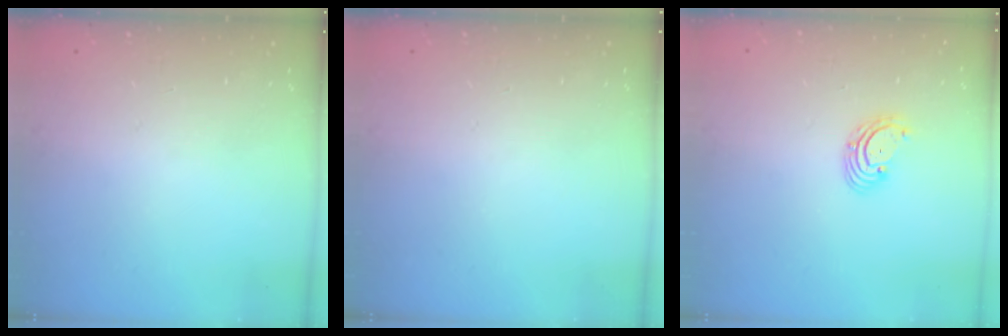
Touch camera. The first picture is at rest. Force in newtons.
{"total": 0.0}
{"total": 2.9, "press": 2.9, "slide": 0.3}